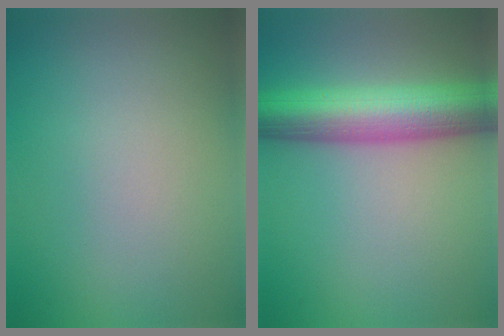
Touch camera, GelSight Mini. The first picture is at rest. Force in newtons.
{"total": 8.4, "press": 8.4, "slide": 0.3}